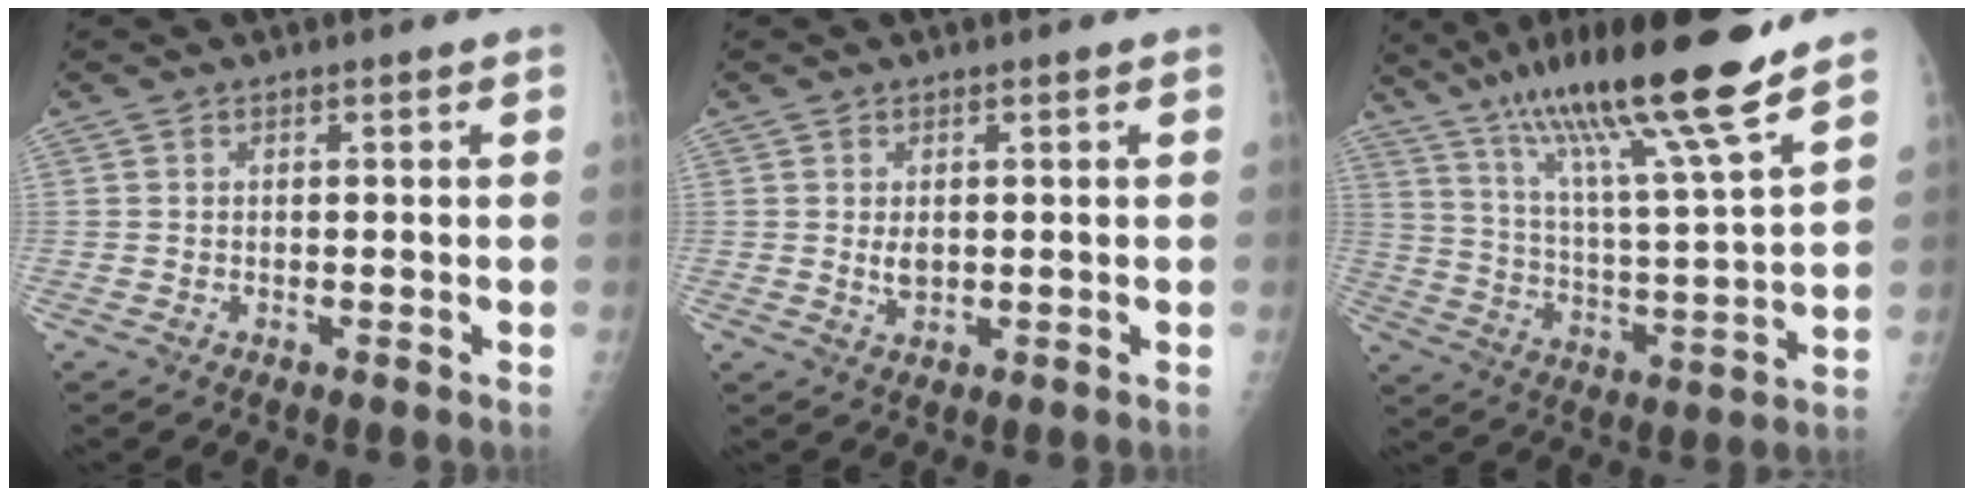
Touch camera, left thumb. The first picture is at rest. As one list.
[{"total": 2.2, "force": [0.5, 1.3, 1.7], "torque": [-0.028, -0.007, 0.013]}, {"total": 22.0, "force": [16.0, 1.0, 15.1], "torque": [-0.241, -0.055, 0.276]}]